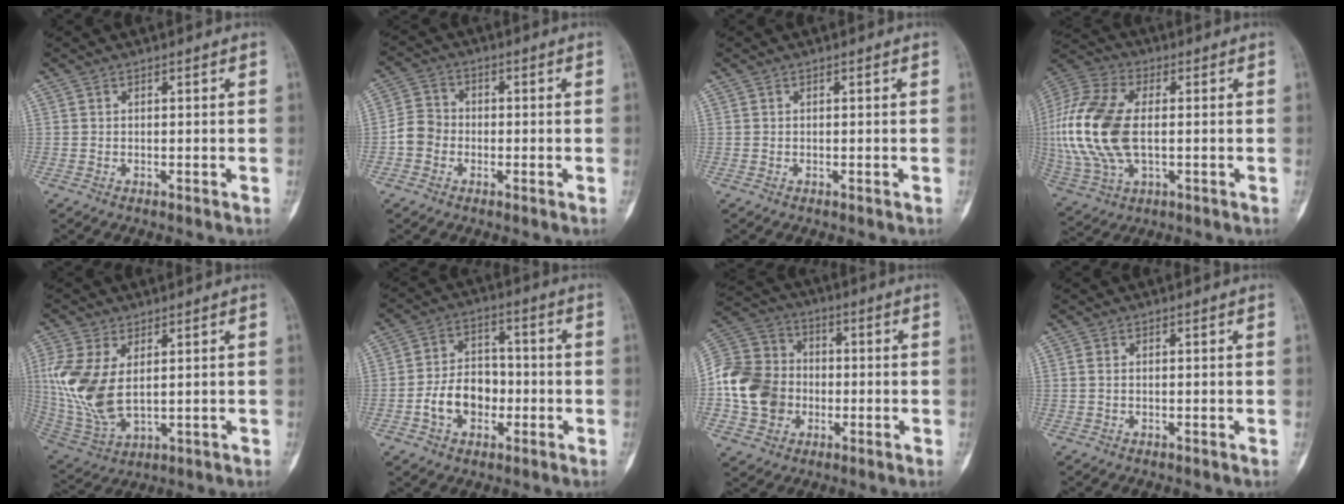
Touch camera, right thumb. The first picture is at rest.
{"total": 5.1, "force": [-1.5, 4.4, 2.0], "torque": [-0.024, 0.016, -0.039]}
{"total": 0.0}
{"total": 20.0, "force": [-0.1, 11.3, 16.5], "torque": [-0.378, 0.003, 0.001]}
{"total": 13.4, "force": [2.0, 7.3, 11.0], "torque": [-0.248, -0.010, 0.055]}
{"total": 9.9, "force": [-2.7, 7.3, 6.2], "torque": [-0.079, 0.033, -0.050]}
{"total": 15.9, "force": [-2.7, 13.3, 8.3], "torque": [-0.151, 0.028, -0.054]}
{"total": 0.9, "force": [0.1, 0.6, 0.7], "torque": [-0.013, 0.000, -0.001]}